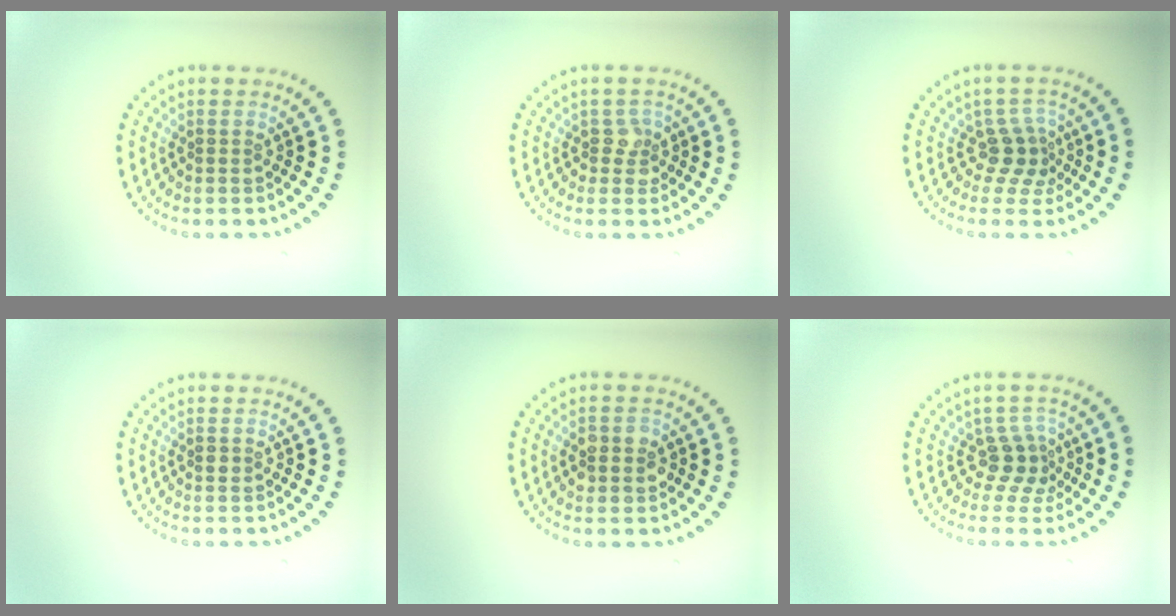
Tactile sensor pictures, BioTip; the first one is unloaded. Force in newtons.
{"total": 1.7, "press": 1.4, "slide": 1.0}
{"total": 2.7, "press": 1.9, "slide": 1.9}
{"total": 0.9, "press": 0.9, "slide": 0.0}
{"total": 2.7, "press": 2.7, "slide": 0.3}
{"total": 2.7, "press": 1.9, "slide": 1.9}